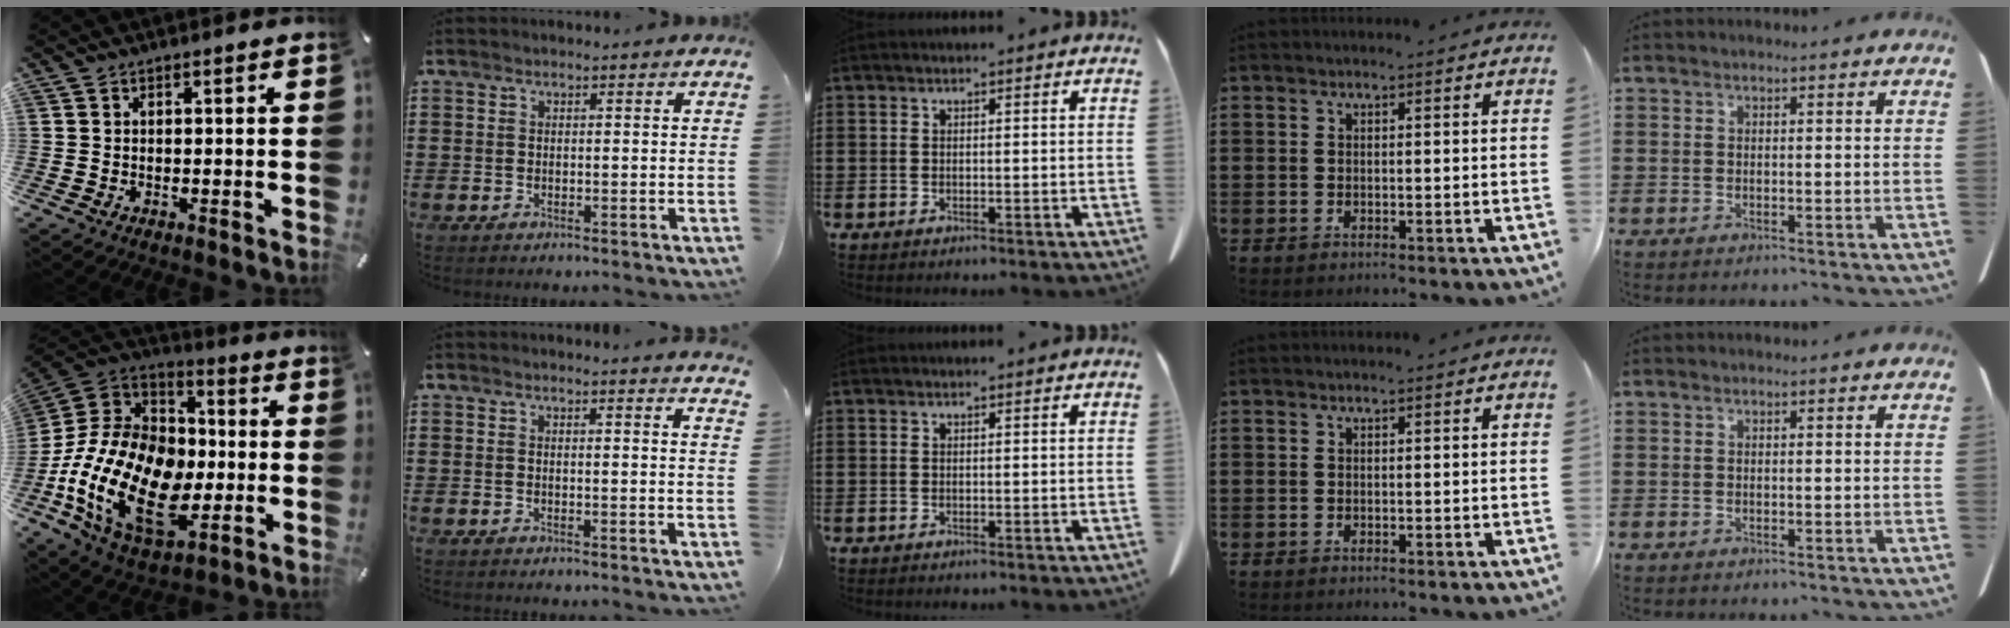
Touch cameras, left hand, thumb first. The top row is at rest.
{"thumb": {"total": 25.4, "force": [-7.7, 16.0, 18.1], "torque": [-0.398, 0.014, -0.126]}, "index": {"total": 1.8, "force": [1.7, -0.5, 0.6], "torque": [-0.014, -0.004, 0.033]}}